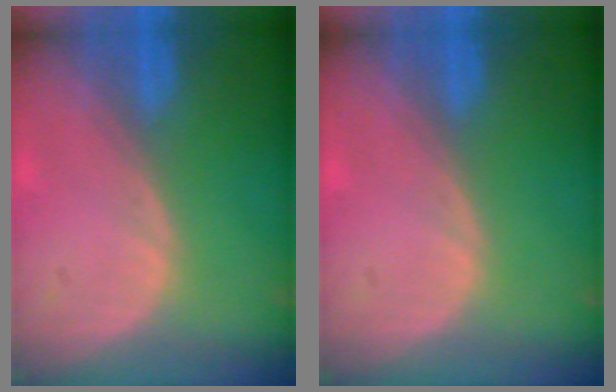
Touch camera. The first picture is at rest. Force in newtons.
{"total": 0.0}